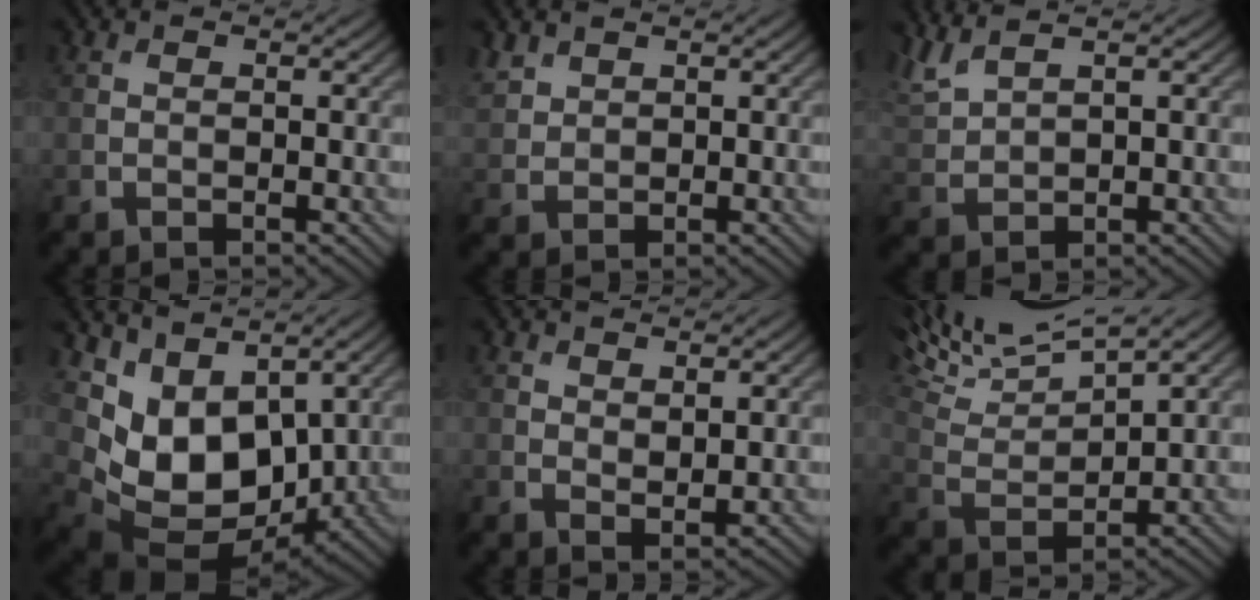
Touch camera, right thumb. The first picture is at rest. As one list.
[{"total": 2.4, "force": [1.8, 1.4, 0.8], "torque": [-0.025, 0.003, 0.044]}, {"total": 4.7, "force": [3.6, 1.1, 2.7], "torque": [-0.082, 0.017, 0.081]}, {"total": 10.1, "force": [2.9, 6.7, 7.0], "torque": [-0.161, -0.023, 0.065]}, {"total": 1.9, "force": [1.4, 0.8, 1.1], "torque": [-0.020, -0.008, 0.030]}, {"total": 12.5, "force": [9.3, 2.7, 7.9], "torque": [-0.159, 0.016, 0.148]}]